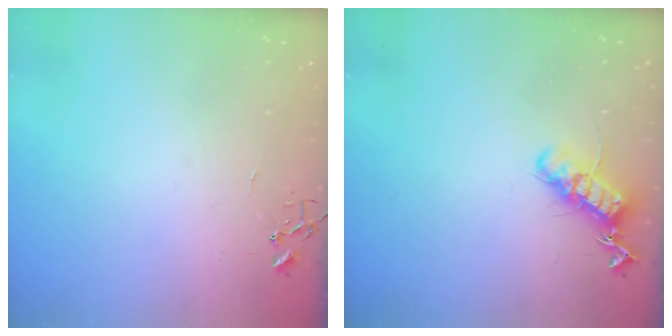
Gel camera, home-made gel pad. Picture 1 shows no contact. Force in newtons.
{"total": 13.3, "press": 13.3, "slide": 0.9}